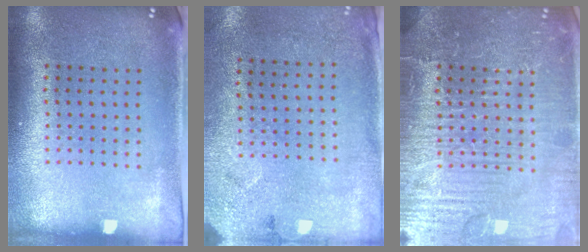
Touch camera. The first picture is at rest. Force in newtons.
{"total": 2.7, "press": 2.2, "slide": 1.6}
{"total": 7.7, "press": 7.7, "slide": 1.0}